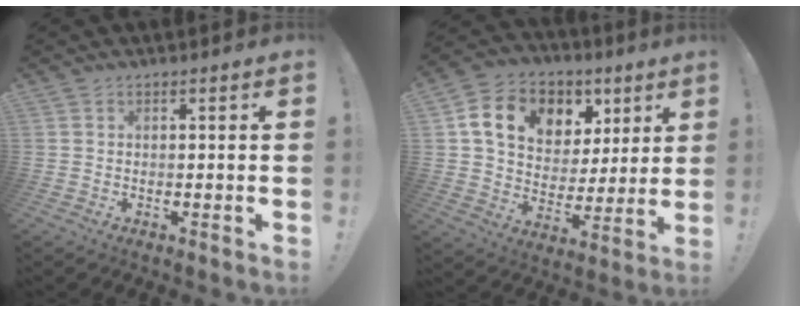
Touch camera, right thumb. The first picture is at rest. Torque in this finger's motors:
{"motor_torque": [1.79, 2.62, 0.50, -0.19, 0.17]}